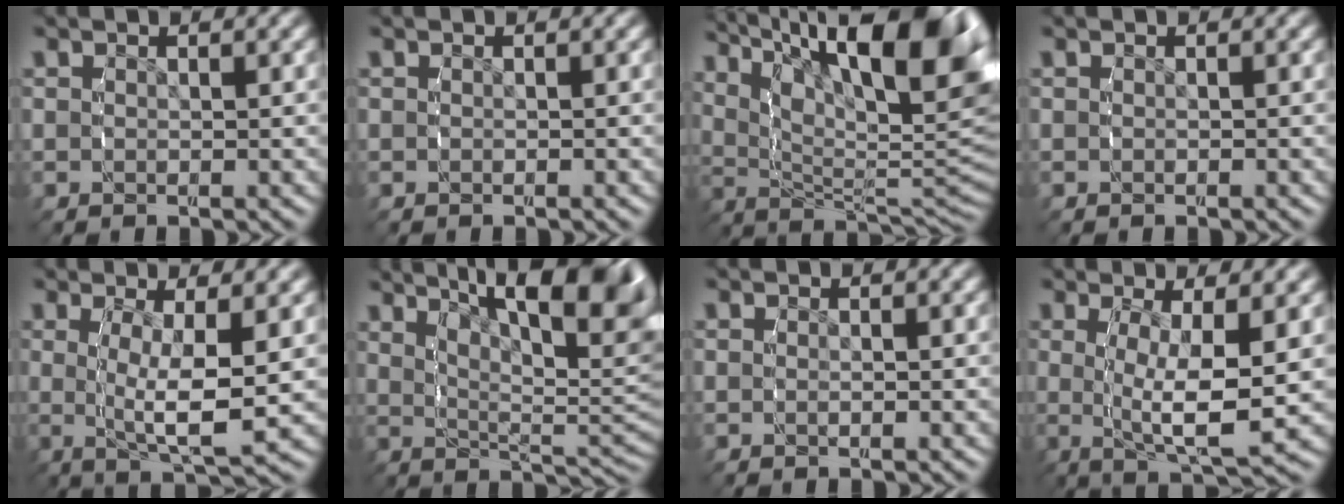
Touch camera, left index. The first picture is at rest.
{"total": 0.0}
{"total": 19.0, "force": [5.9, 10.2, 14.9], "torque": [-0.201, 0.009, 0.082]}
{"total": 0.0}
{"total": 6.5, "force": [0.4, 2.2, 6.1], "torque": [-0.104, -0.006, 0.004]}
{"total": 15.5, "force": [6.1, 6.9, 12.5], "torque": [-0.138, 0.014, 0.078]}
{"total": 0.0}
{"total": 7.3, "force": [0.4, 2.8, 6.8], "torque": [-0.111, -0.007, 0.004]}